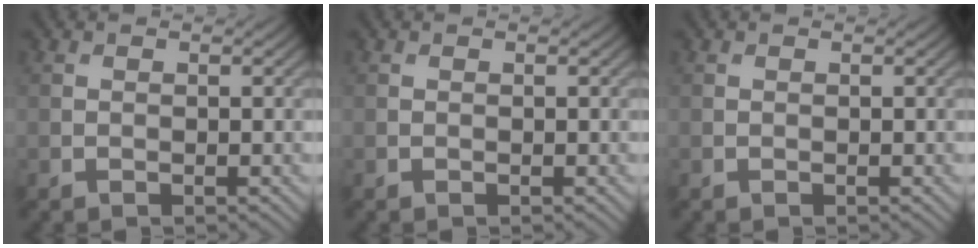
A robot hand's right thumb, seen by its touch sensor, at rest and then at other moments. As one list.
[{"total": 0.0}, {"total": 0.0}]